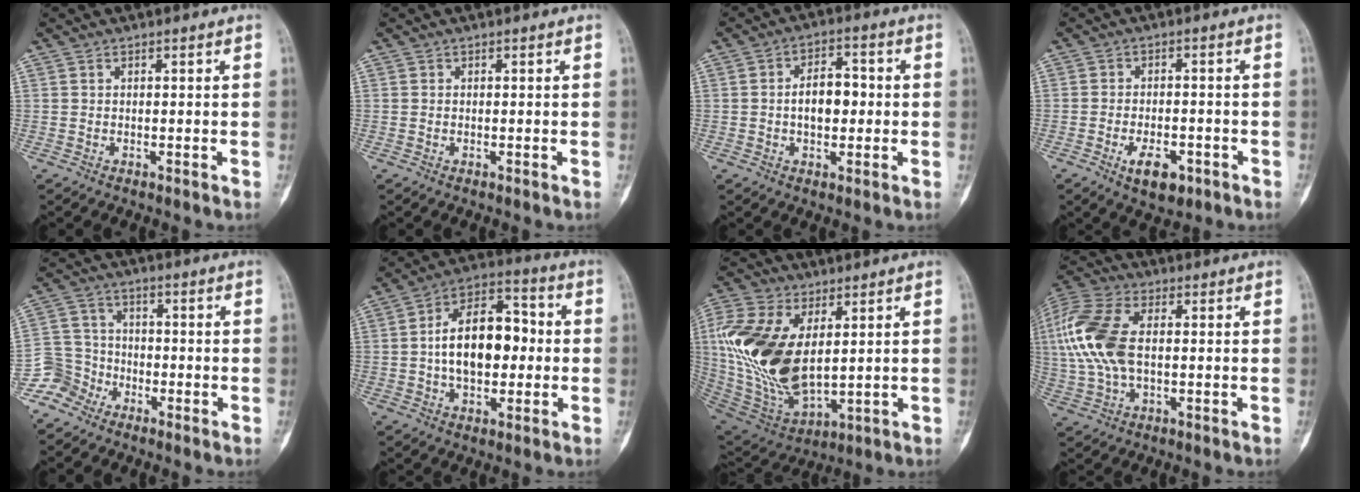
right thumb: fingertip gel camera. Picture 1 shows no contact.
{"total": 0.0}
{"total": 7.2, "force": [-0.2, 4.4, 5.7], "torque": [-0.073, 0.020, -0.007]}
{"total": 6.3, "force": [-2.9, 3.5, 4.3], "torque": [-0.063, 0.013, -0.041]}
{"total": 6.2, "force": [-4.3, 4.5, -0.2], "torque": [0.032, 0.037, -0.099]}
{"total": 15.4, "force": [-0.1, 9.3, 12.3], "torque": [-0.172, 0.037, -0.008]}
{"total": 21.2, "force": [3.5, 12.2, 17.0], "torque": [-0.352, -0.021, 0.076]}
{"total": 14.8, "force": [1.3, 8.1, 12.3], "torque": [-0.285, 0.015, 0.023]}